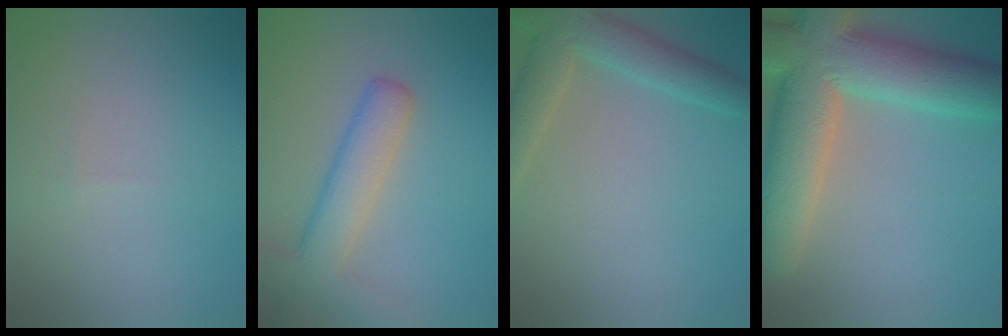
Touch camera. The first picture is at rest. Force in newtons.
{"total": 4.8, "press": 4.8, "slide": 0.3}
{"total": 4.7, "press": 4.7, "slide": 0.4}
{"total": 12.2, "press": 12.1, "slide": 1.1}